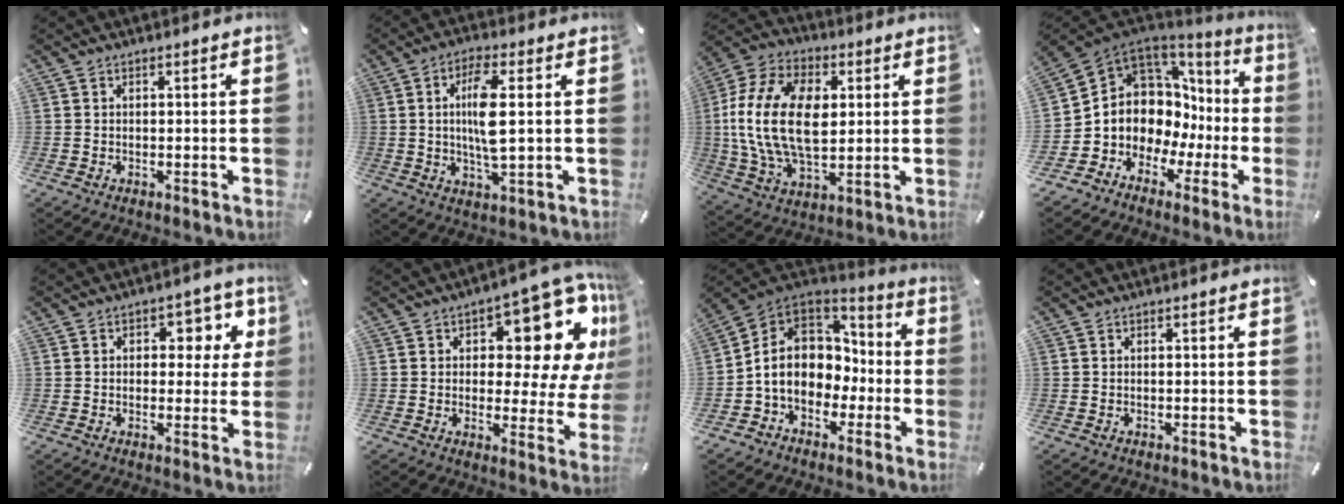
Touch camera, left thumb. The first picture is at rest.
{"total": 9.1, "force": [1.1, 2.2, 8.8], "torque": [-0.187, -0.005, 0.011]}
{"total": 20.1, "force": [1.9, 13.2, 15.0], "torque": [-0.329, 0.007, 0.031]}
{"total": 9.1, "force": [1.7, 8.3, 3.4], "torque": [-0.077, -0.048, 0.037]}
{"total": 7.8, "force": [2.5, 5.3, 5.2], "torque": [-0.047, -0.009, 0.034]}
{"total": 17.6, "force": [9.3, 7.9, 12.6], "torque": [-0.145, -0.082, 0.148]}
{"total": 12.3, "force": [-2.0, 10.7, 5.8], "torque": [-0.122, 0.013, -0.033]}
{"total": 0.0}